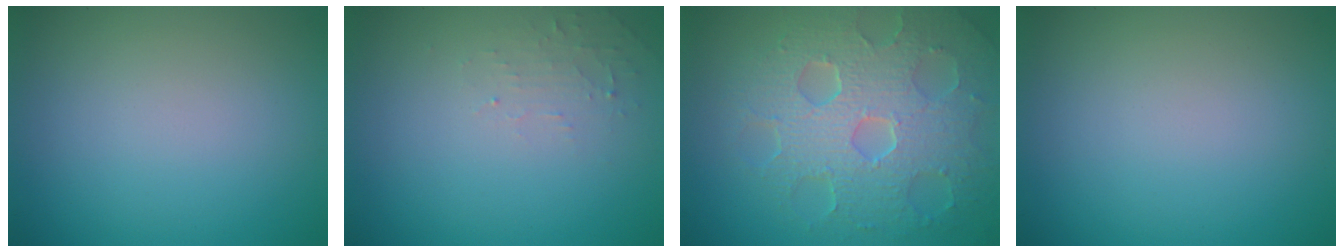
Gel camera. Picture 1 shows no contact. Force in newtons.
{"total": 1.2, "press": 1.2, "slide": 0.3}
{"total": 8.5, "press": 5.9, "slide": 6.1}
{"total": 0.0}